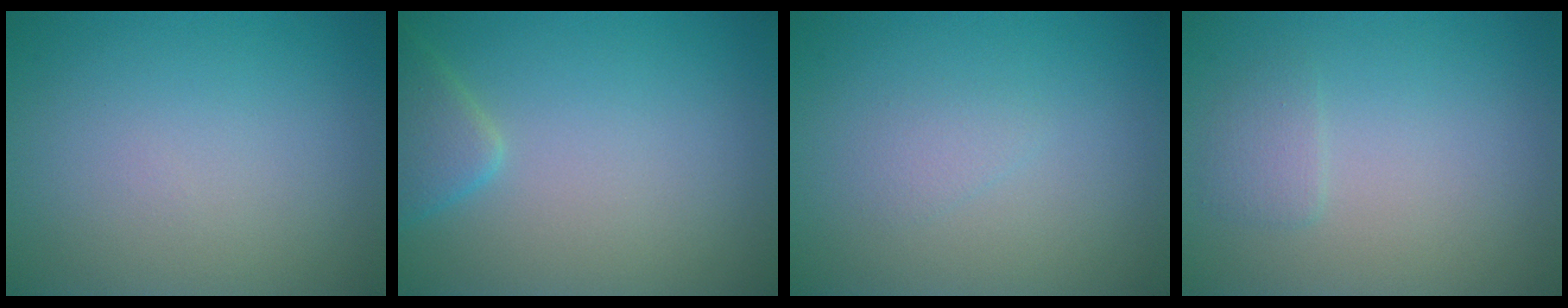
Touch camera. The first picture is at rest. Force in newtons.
{"total": 2.4, "press": 2.4, "slide": 0.1}
{"total": 0.9, "press": 0.9, "slide": 0.1}
{"total": 1.2, "press": 1.1, "slide": 0.3}